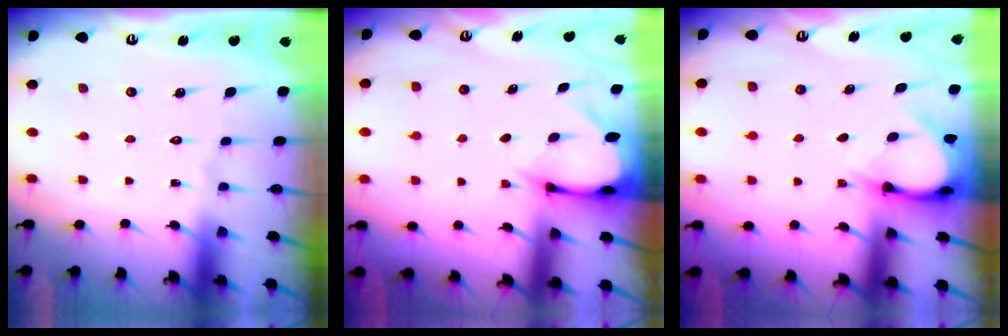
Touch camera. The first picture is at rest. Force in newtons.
{"total": 2.0, "press": 2.0, "slide": 0.1}
{"total": 4.2, "press": 4.2, "slide": 0.1}